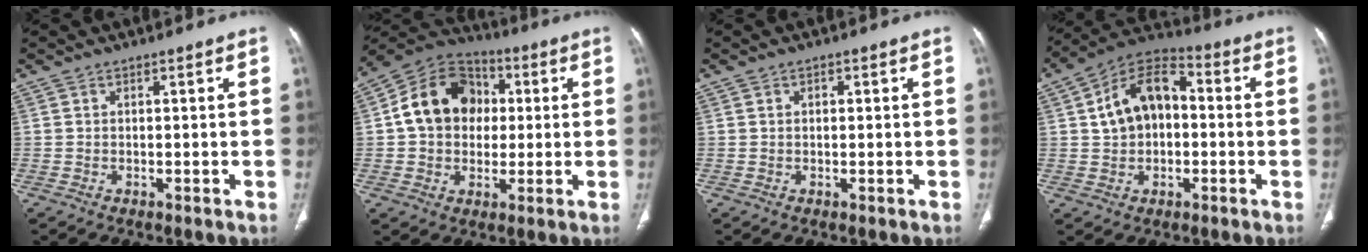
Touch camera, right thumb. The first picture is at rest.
{"total": 14.8, "force": [1.5, 12.0, 8.6], "torque": [-0.115, 0.025, 0.016]}
{"total": 0.9, "force": [0.3, 0.6, 0.6], "torque": [-0.011, 0.003, 0.005]}
{"total": 12.6, "force": [1.1, 8.5, 9.2], "torque": [-0.140, 0.034, 0.005]}